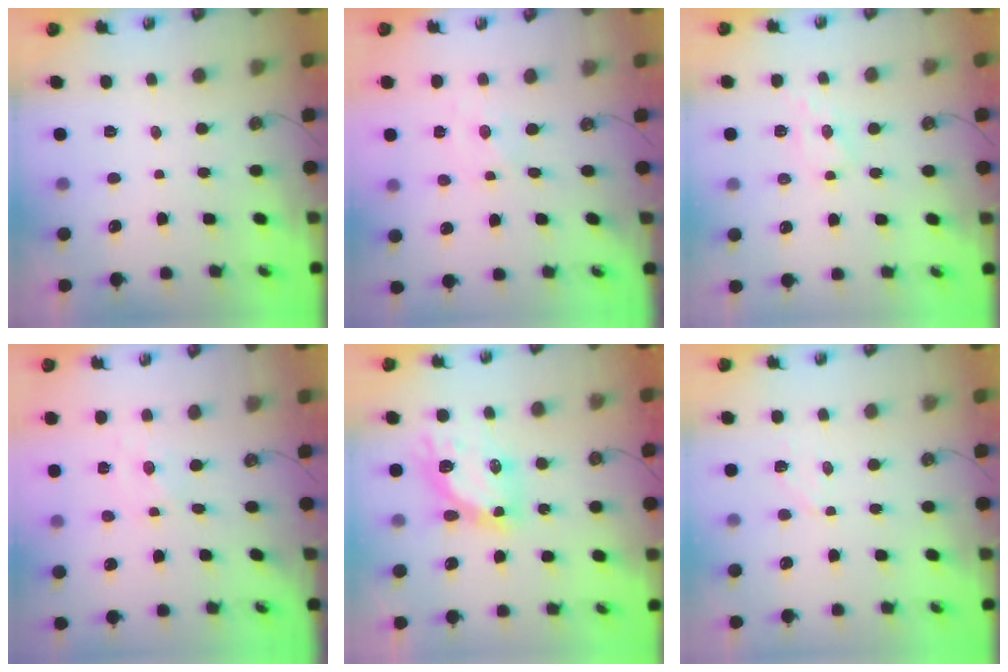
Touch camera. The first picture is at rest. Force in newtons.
{"total": 0.0}
{"total": 7.2, "press": 7.1, "slide": 1.0}
{"total": 0.0}
{"total": 11.5, "press": 11.5, "slide": 1.0}
{"total": 4.9, "press": 4.8, "slide": 0.8}